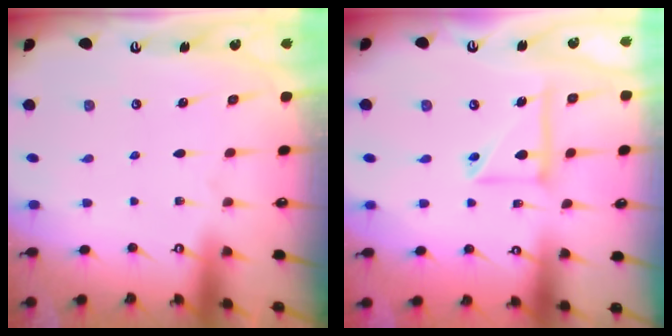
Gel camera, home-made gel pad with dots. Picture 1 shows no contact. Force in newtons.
{"total": 10.4, "press": 10.3, "slide": 1.0}